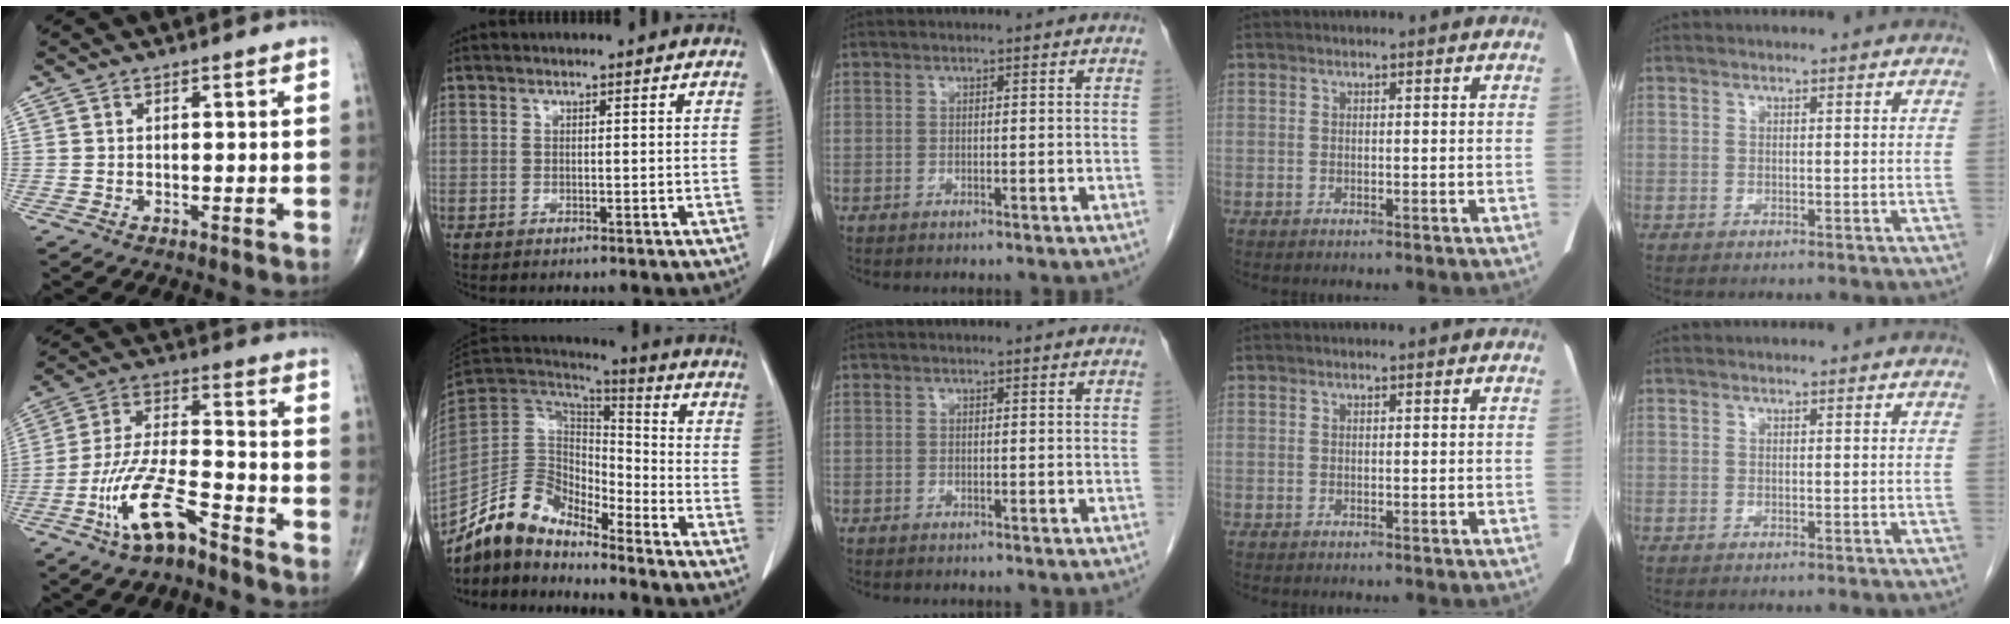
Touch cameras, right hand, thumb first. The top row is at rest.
{"thumb": {"total": 13.1, "force": [-7.8, 3.9, 9.8], "torque": [-0.206, 0.053, -0.146]}, "index": {"total": 12.7, "force": [-11.3, 4.5, 3.8], "torque": [-0.076, 0.036, -0.220]}}